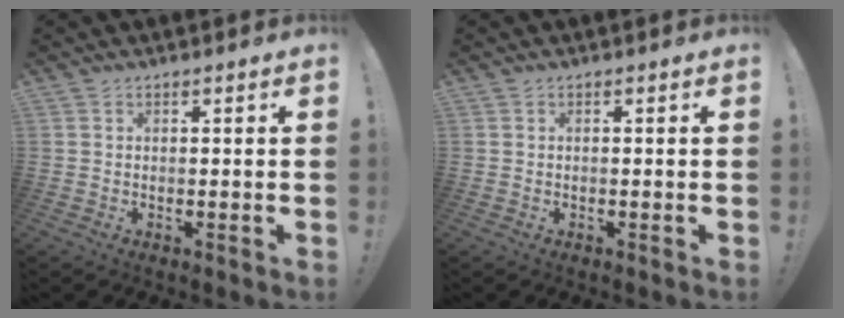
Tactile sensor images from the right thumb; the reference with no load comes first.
{"total": 0.0}